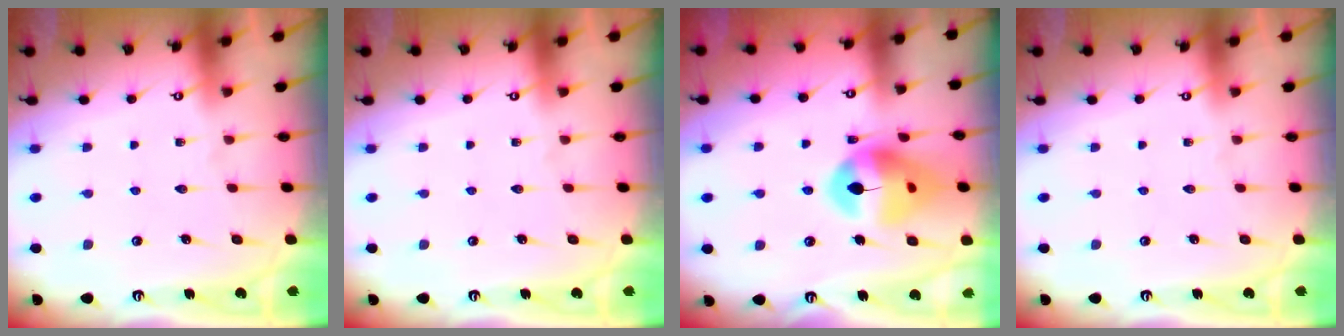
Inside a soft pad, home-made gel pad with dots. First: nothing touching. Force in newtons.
{"total": 0.0}
{"total": 15.2, "press": 15.0, "slide": 2.3}
{"total": 0.0}